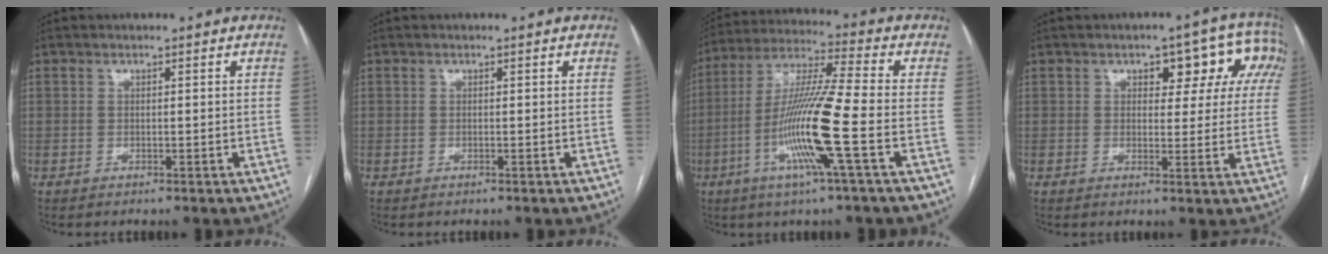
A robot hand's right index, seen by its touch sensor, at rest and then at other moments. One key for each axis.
{"total": 0.0}
{"total": 14.6, "fx": -4.3, "fy": -1.0, "fz": 13.9, "tx": -0.276, "ty": -0.010, "tz": -0.091}
{"total": 9.3, "fx": 3.8, "fy": 5.0, "fz": 6.8, "tx": -0.058, "ty": 0.029, "tz": 0.040}